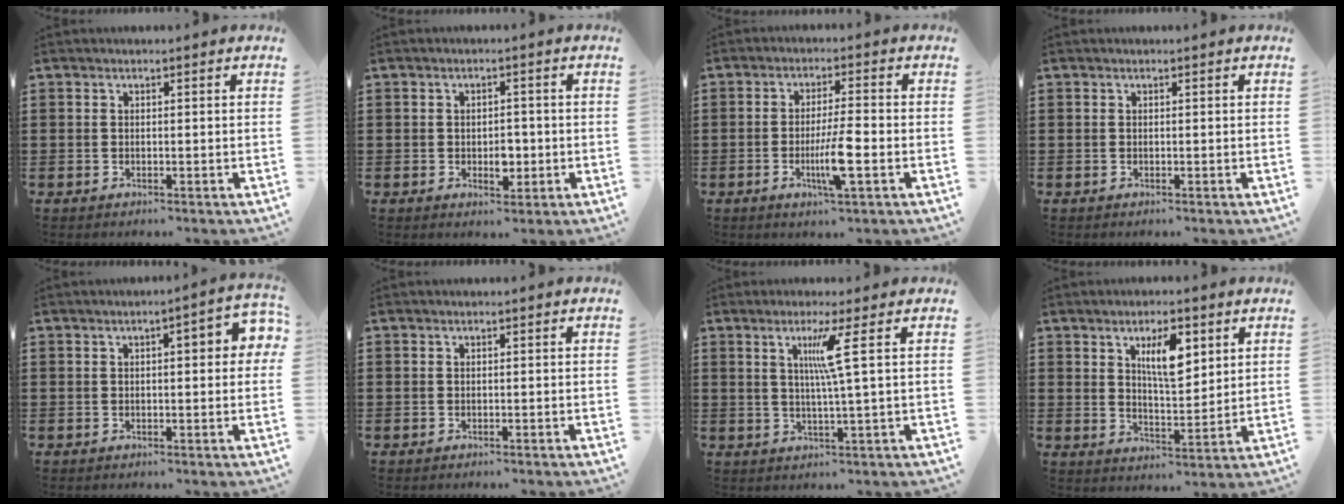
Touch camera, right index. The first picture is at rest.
{"total": 3.2, "force": [-0.7, 1.8, 2.5], "torque": [-0.040, -0.003, -0.013]}
{"total": 6.6, "force": [-1.9, 0.5, 6.2], "torque": [-0.125, -0.015, -0.039]}
{"total": 0.0}
{"total": 3.8, "force": [0.4, 0.9, 3.7], "torque": [-0.051, 0.001, -0.001]}
{"total": 0.0}
{"total": 5.6, "force": [1.5, -1.0, 5.3], "torque": [-0.105, -0.007, 0.019]}
{"total": 6.8, "force": [3.0, 2.4, 5.6], "torque": [-0.101, 0.000, 0.047]}